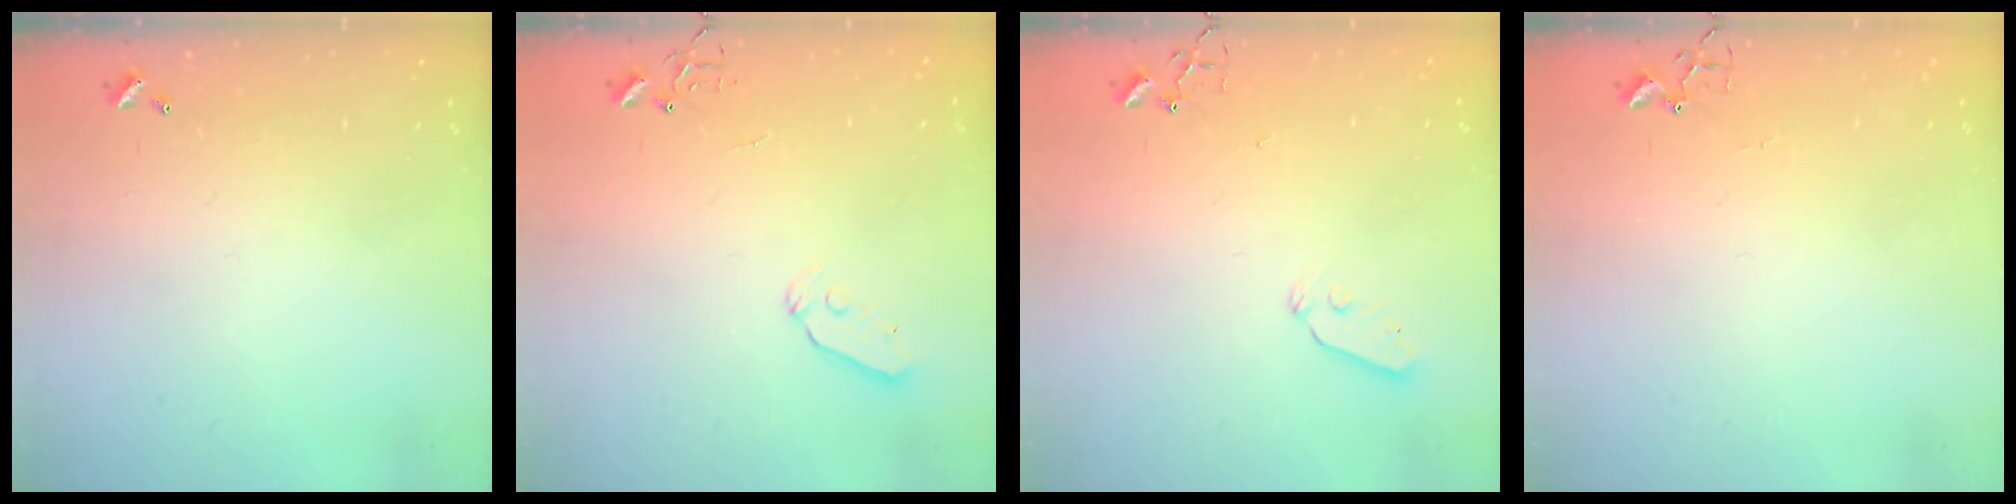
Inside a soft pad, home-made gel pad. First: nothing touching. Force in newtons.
{"total": 5.3, "press": 5.2, "slide": 0.6}
{"total": 4.3, "press": 4.3, "slide": 0.7}
{"total": 3.0, "press": 2.9, "slide": 0.4}